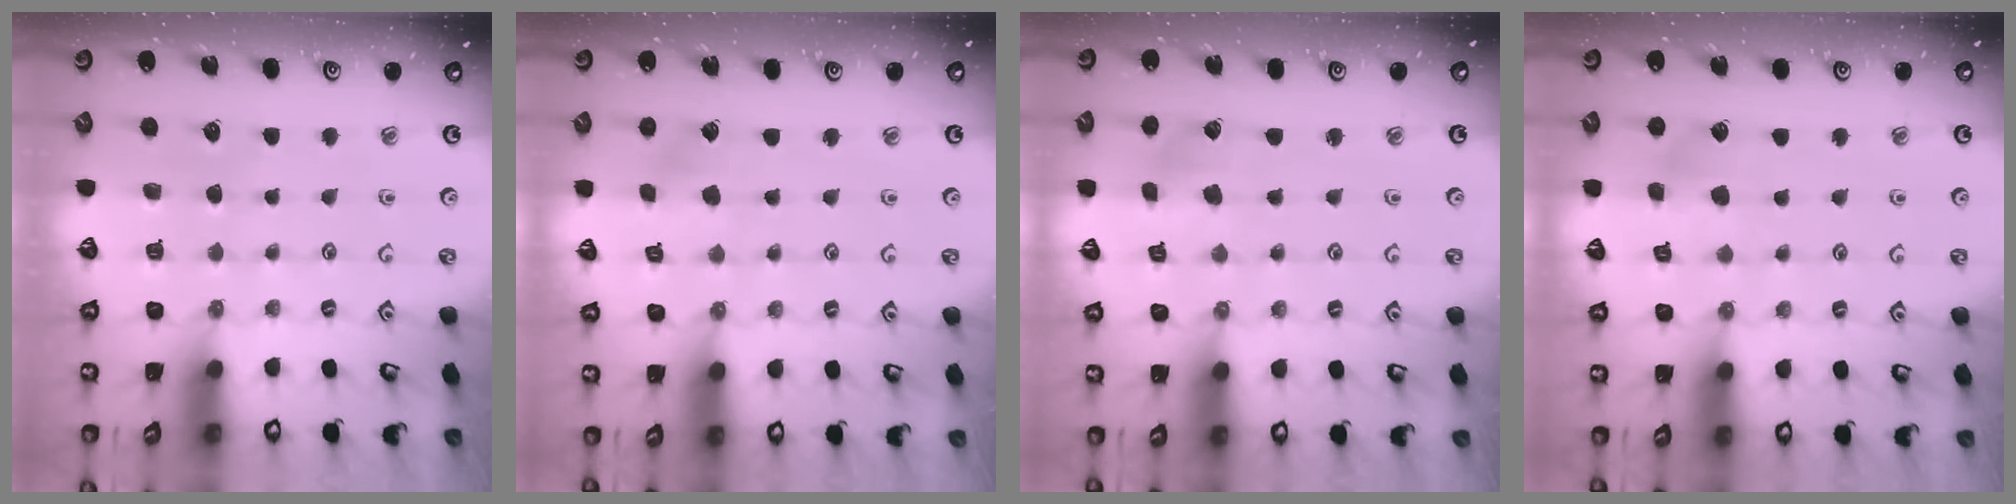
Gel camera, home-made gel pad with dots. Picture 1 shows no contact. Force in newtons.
{"total": 2.7, "press": 2.7, "slide": 0.3}
{"total": 2.4, "press": 2.3, "slide": 0.6}
{"total": 7.3, "press": 7.3, "slide": 0.5}